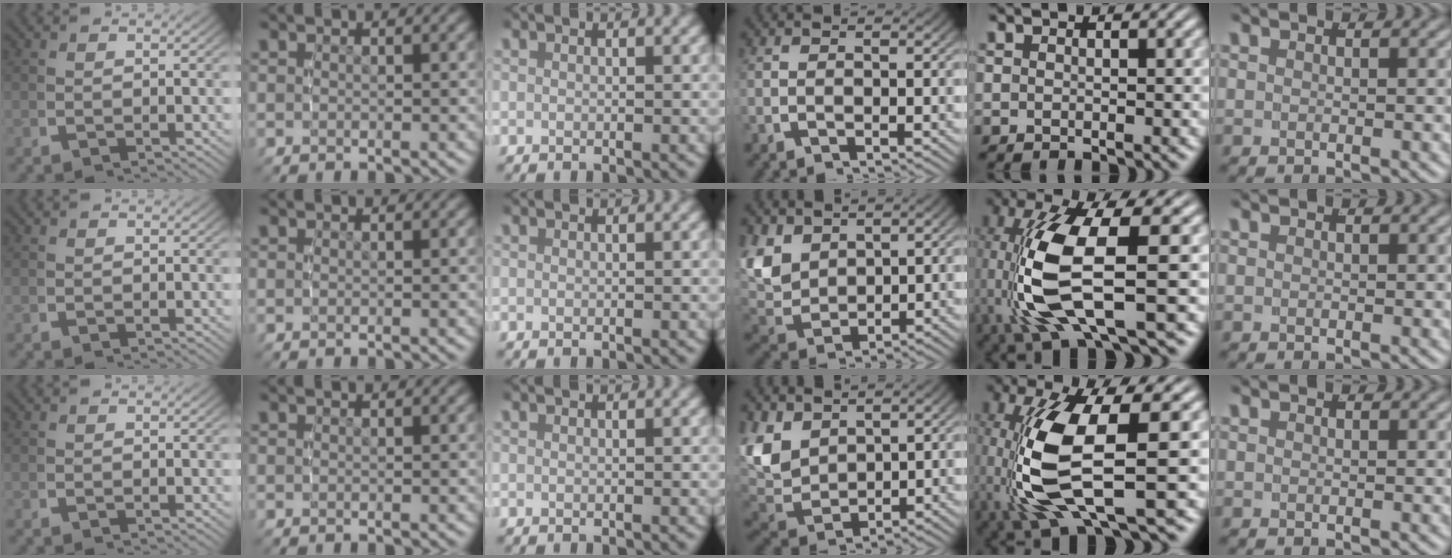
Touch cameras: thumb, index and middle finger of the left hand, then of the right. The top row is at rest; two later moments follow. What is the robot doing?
{"motion": "lift_and_place", "object": "pen"}